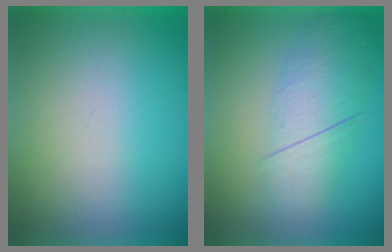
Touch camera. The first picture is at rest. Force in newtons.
{"total": 2.8}